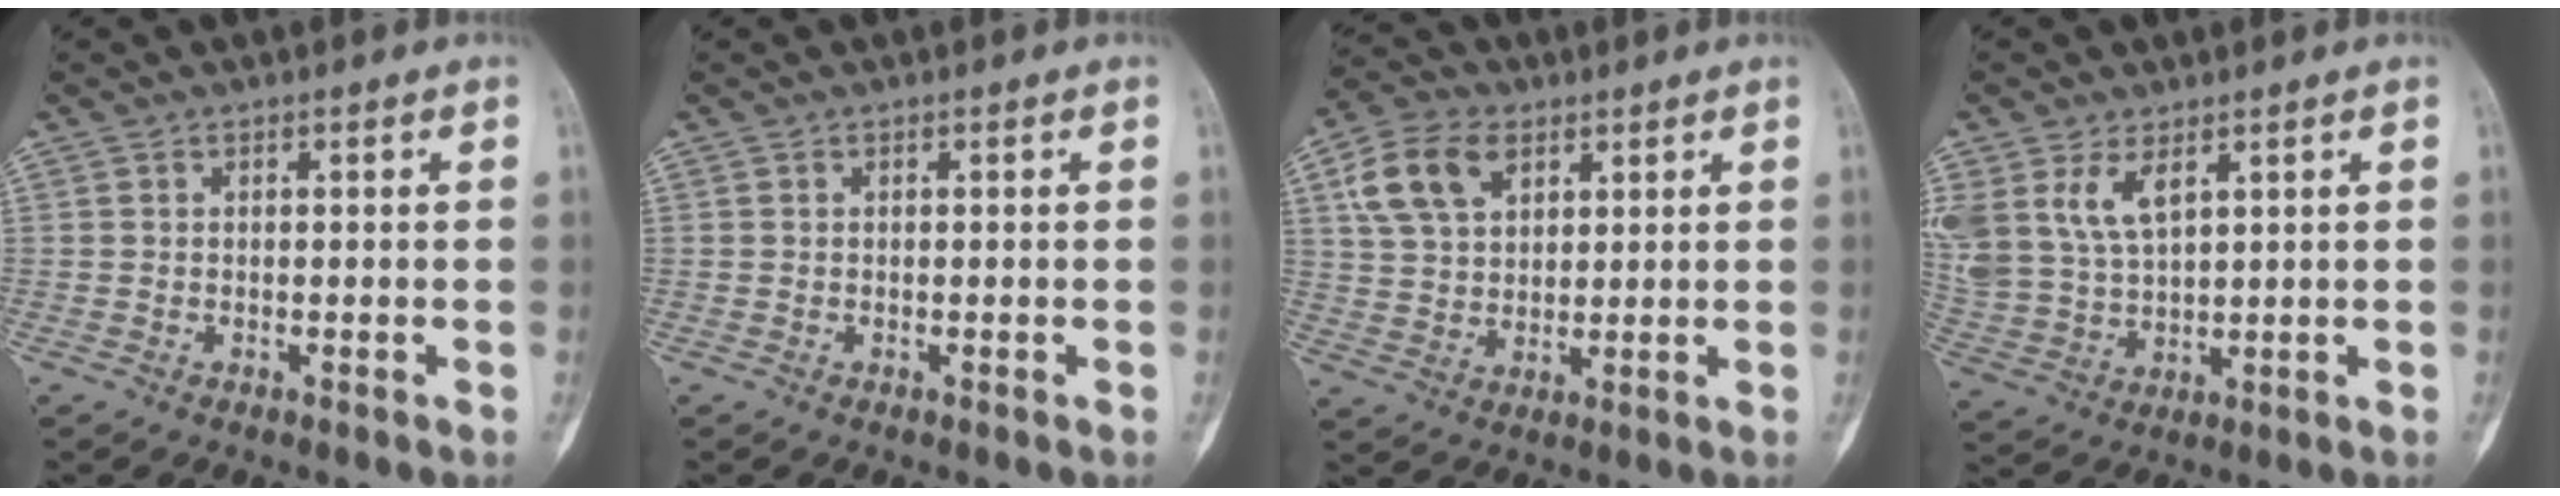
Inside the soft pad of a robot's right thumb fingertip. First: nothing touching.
{"total": 0.0}
{"total": 11.0, "force": [4.8, 7.2, 6.9], "torque": [-0.118, -0.002, 0.092]}
{"total": 9.9, "force": [4.9, 5.4, 6.7], "torque": [-0.138, -0.011, 0.112]}